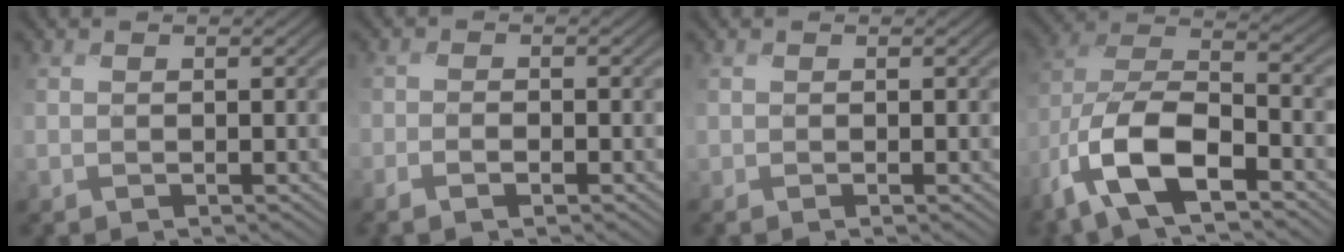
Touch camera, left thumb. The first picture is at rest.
{"total": 1.6, "force": [-1.2, 0.3, 1.1], "torque": [-0.019, 0.003, -0.025]}
{"total": 0.0}
{"total": 13.5, "force": [-7.1, 5.3, 10.2], "torque": [-0.222, -0.012, -0.152]}